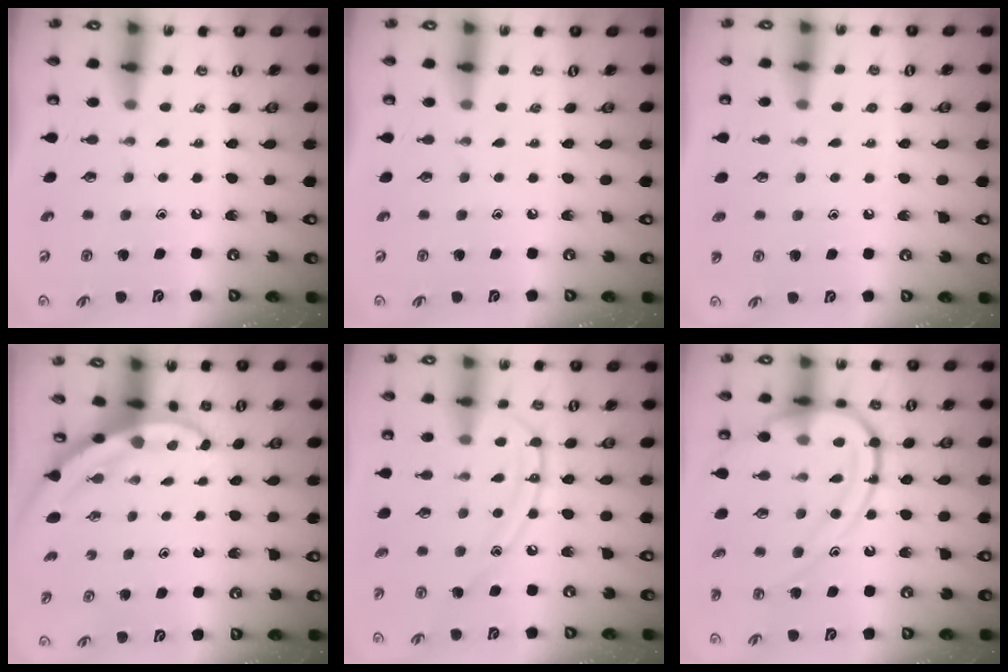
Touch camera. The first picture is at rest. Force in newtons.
{"total": 0.0}
{"total": 1.1, "press": 1.1, "slide": 0.3}
{"total": 3.8, "press": 3.7, "slide": 0.5}
{"total": 12.3, "press": 12.2, "slide": 1.0}
{"total": 14.9, "press": 14.8, "slide": 1.3}